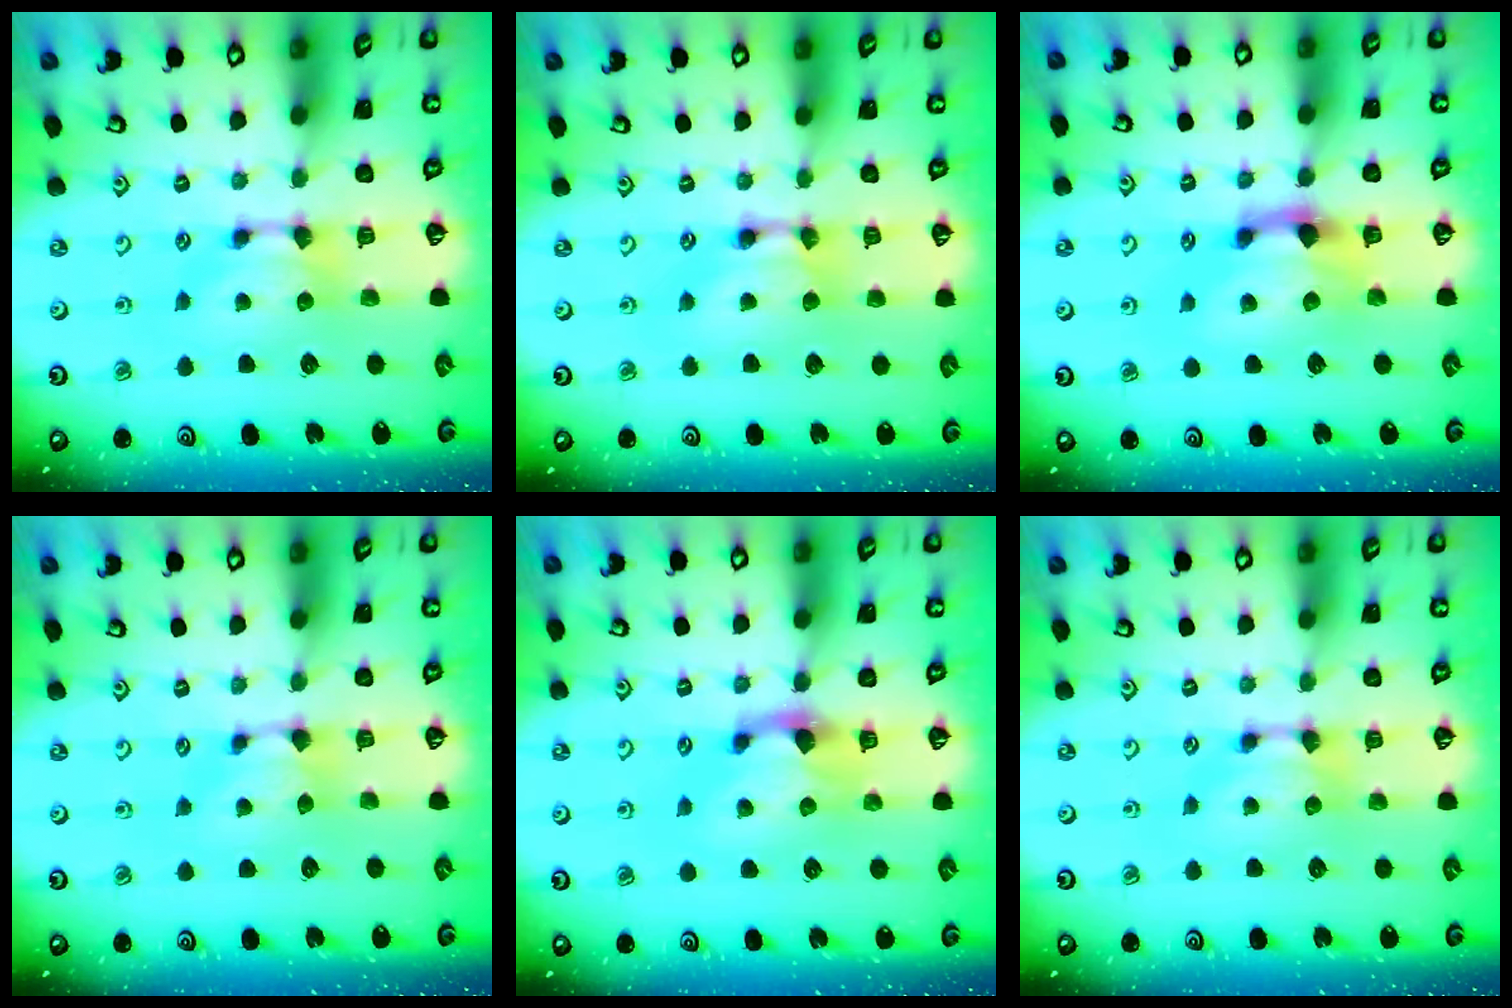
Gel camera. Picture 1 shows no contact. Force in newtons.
{"total": 1.9, "press": 1.9, "slide": 0.1}
{"total": 2.4, "press": 1.6, "slide": 1.7}
{"total": 0.9, "press": 0.7, "slide": 0.6}
{"total": 1.6, "press": 1.2, "slide": 1.1}
{"total": 0.0}